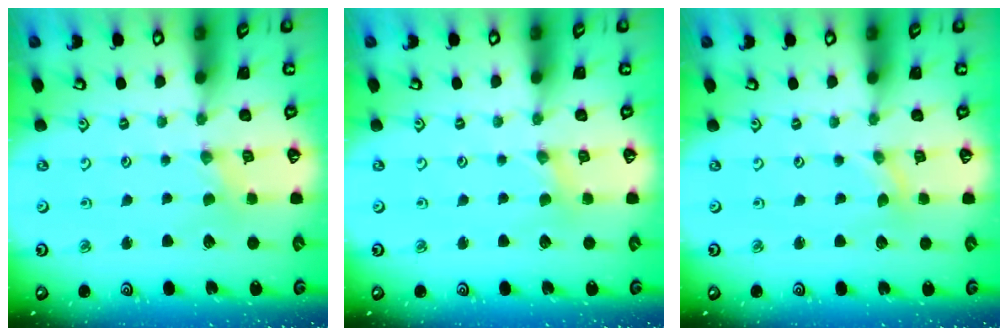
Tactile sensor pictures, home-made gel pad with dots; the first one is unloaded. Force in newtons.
{"total": 1.7, "press": 1.7, "slide": 0.2}
{"total": 0.0}